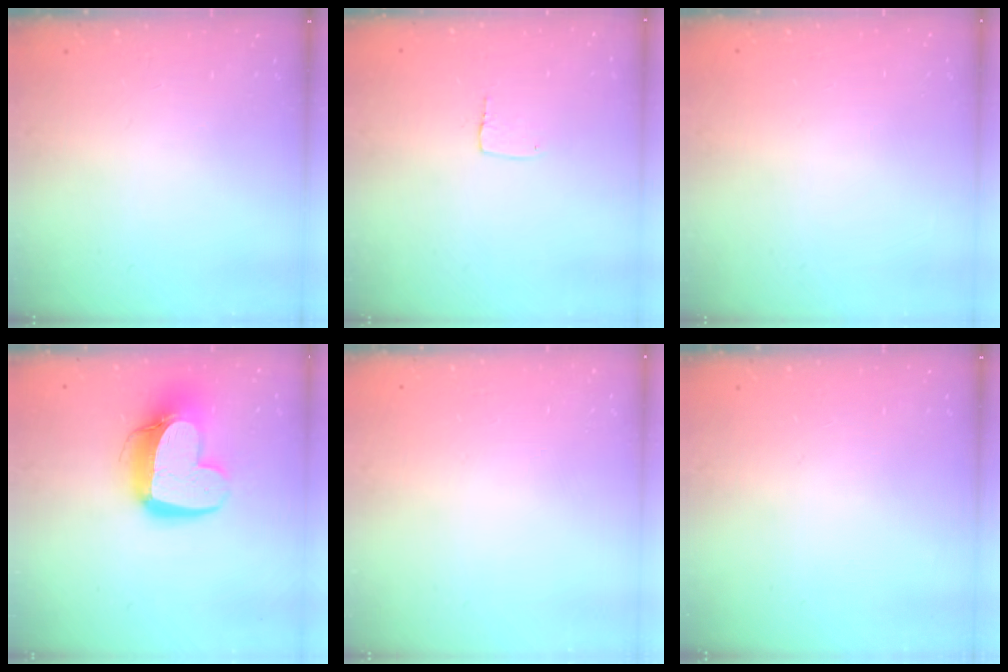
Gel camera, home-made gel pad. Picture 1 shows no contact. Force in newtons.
{"total": 3.8, "press": 3.8, "slide": 0.1}
{"total": 0.0}
{"total": 15.2, "press": 15.2, "slide": 1.4}
{"total": 0.0}
{"total": 0.0}